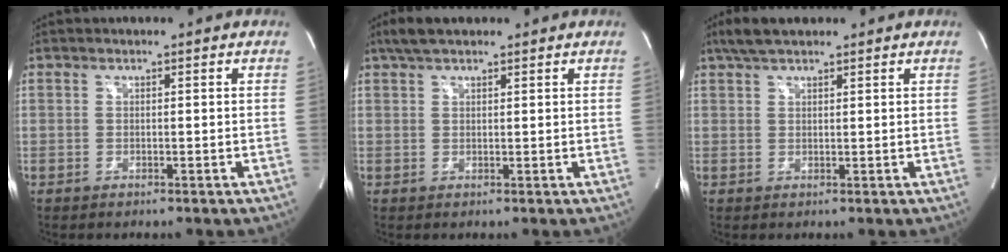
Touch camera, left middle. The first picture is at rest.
{"total": 4.1, "force": [3.1, 1.4, 2.3], "torque": [-0.050, 0.020, 0.058]}
{"total": 4.5, "force": [3.5, 1.3, 2.5], "torque": [-0.054, 0.020, 0.066]}